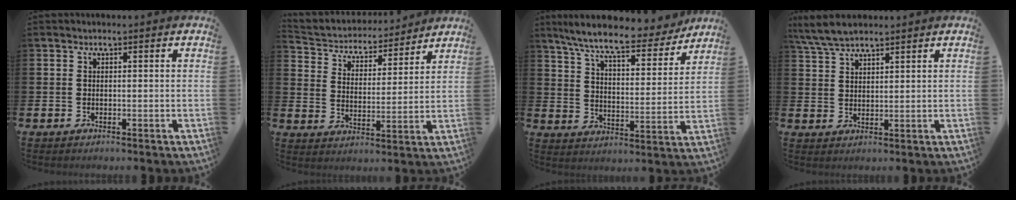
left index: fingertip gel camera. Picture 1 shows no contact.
{"total": 4.4, "force": [4.1, 1.7, -0.1], "torque": [-0.032, -0.037, 0.066]}
{"total": 9.2, "force": [8.1, 1.5, 4.0], "torque": [-0.108, -0.045, 0.138]}
{"total": 5.5, "force": [5.0, 1.1, 2.0], "torque": [-0.060, -0.008, 0.095]}